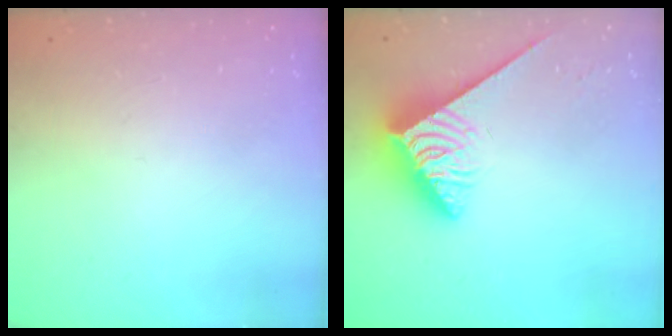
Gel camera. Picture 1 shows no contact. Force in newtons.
{"total": 3.8, "press": 3.7, "slide": 0.7}